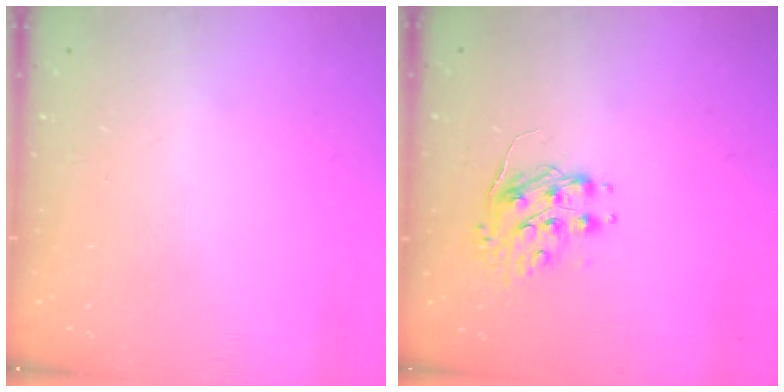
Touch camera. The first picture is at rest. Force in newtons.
{"total": 8.5, "press": 8.4, "slide": 0.6}